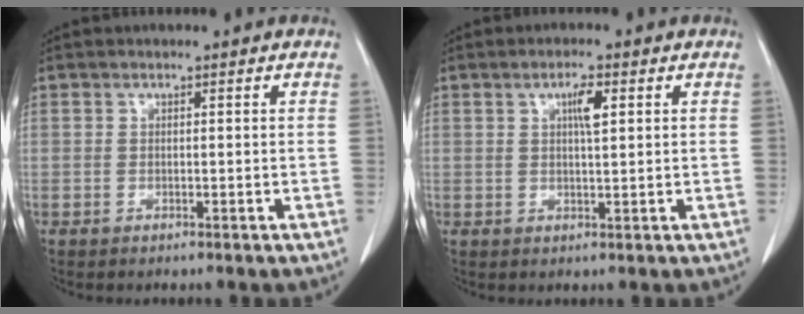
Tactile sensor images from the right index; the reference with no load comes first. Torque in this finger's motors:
{"motor_torque": [0.41, 0.16, 0.08, 0.05]}